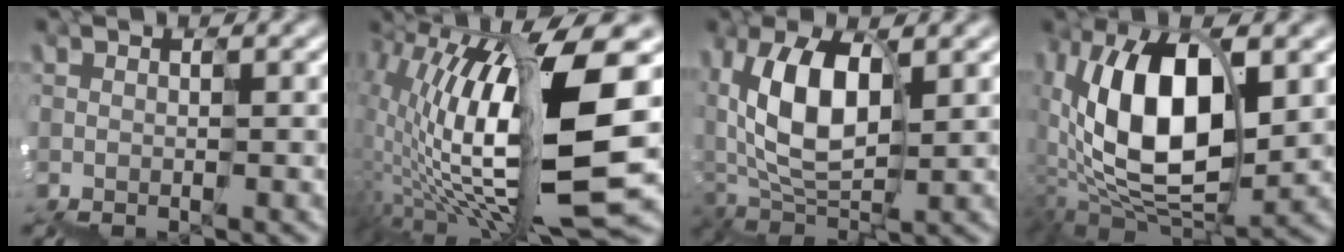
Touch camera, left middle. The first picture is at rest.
{"total": 12.9, "force": [2.5, 4.1, 12.0], "torque": [-0.250, 0.017, 0.059]}
{"total": 5.9, "force": [1.7, 4.0, 4.0], "torque": [-0.107, 0.021, 0.027]}
{"total": 8.9, "force": [2.0, 4.9, 7.1], "torque": [-0.140, 0.017, 0.034]}